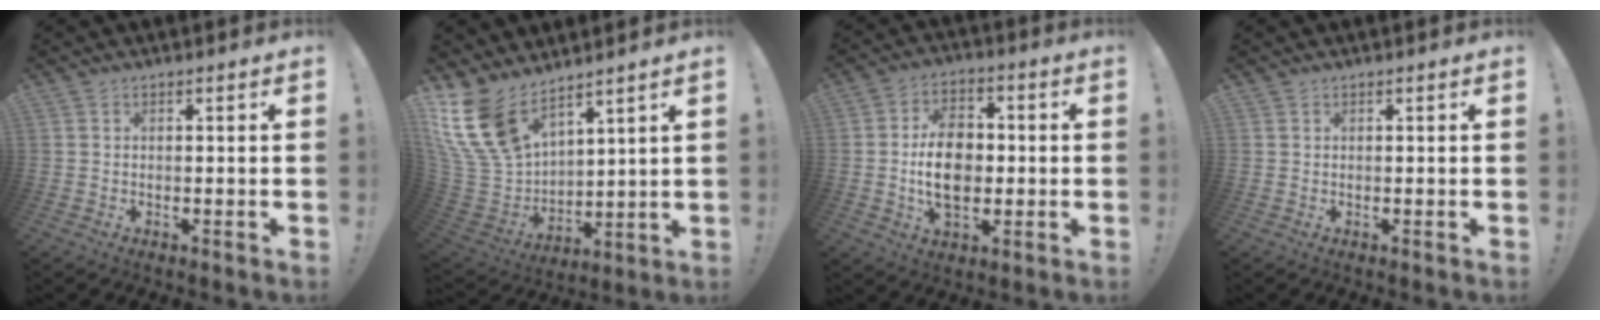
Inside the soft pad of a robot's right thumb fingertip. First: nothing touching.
{"total": 17.4, "force": [11.8, 9.4, 8.7], "torque": [-0.198, -0.078, 0.224]}
{"total": 13.5, "force": [-0.6, 9.2, 9.9], "torque": [-0.166, 0.004, -0.013]}
{"total": 0.0}